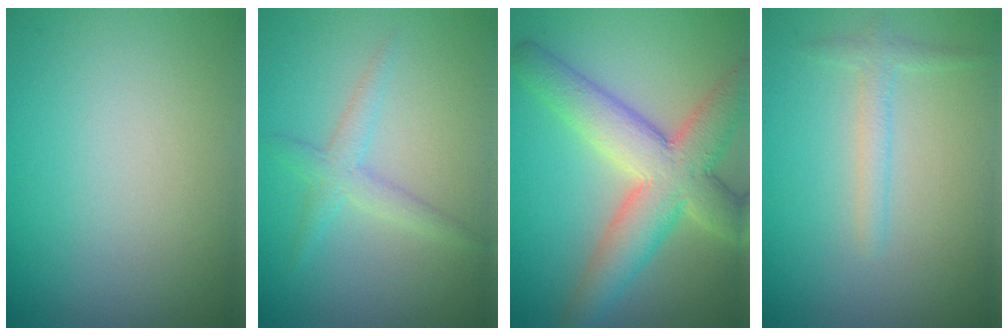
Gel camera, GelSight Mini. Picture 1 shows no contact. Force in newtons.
{"total": 2.1, "press": 2.1, "slide": 0.3}
{"total": 8.0, "press": 8.0, "slide": 0.5}
{"total": 1.6, "press": 1.6, "slide": 0.1}